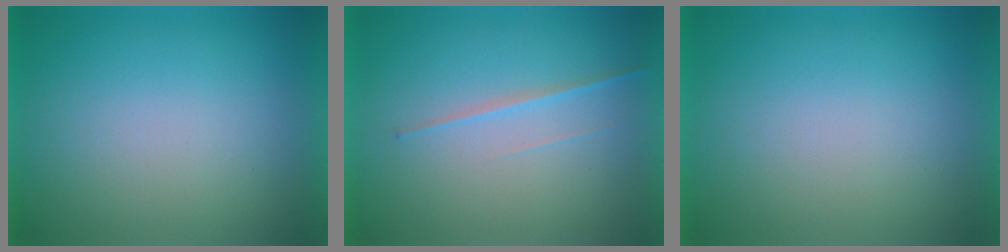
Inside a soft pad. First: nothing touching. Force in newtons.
{"total": 1.8}
{"total": 1.3}